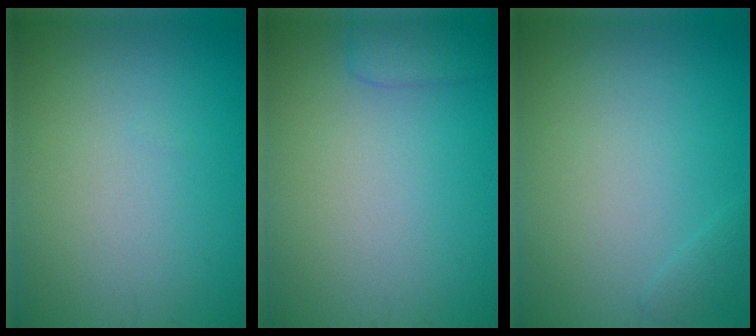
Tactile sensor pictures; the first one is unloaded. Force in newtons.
{"total": 2.3, "press": 2.3, "slide": 0.2}
{"total": 0.7, "press": 0.7, "slide": 0.0}